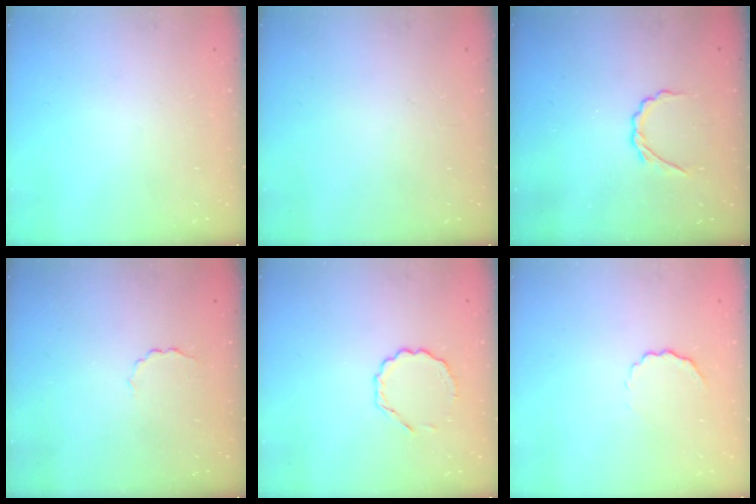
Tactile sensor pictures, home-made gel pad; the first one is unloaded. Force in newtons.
{"total": 0.0}
{"total": 2.7, "press": 2.6, "slide": 0.8}
{"total": 2.2, "press": 2.1, "slide": 0.6}
{"total": 3.4, "press": 3.3, "slide": 1.0}
{"total": 3.9, "press": 3.8, "slide": 0.7}